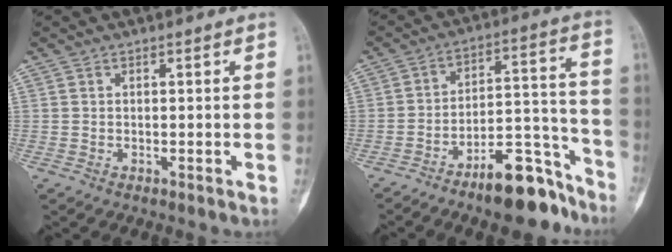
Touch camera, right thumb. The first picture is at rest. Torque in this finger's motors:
{"motor_torque": [2.38, 0.52, 0.85, -1.05, 0.03]}